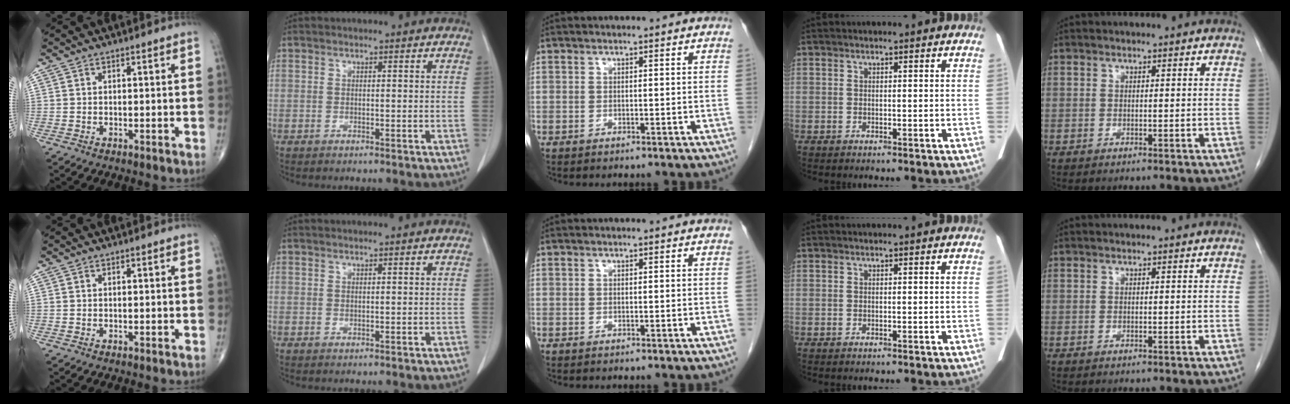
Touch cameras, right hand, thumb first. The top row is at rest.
{}